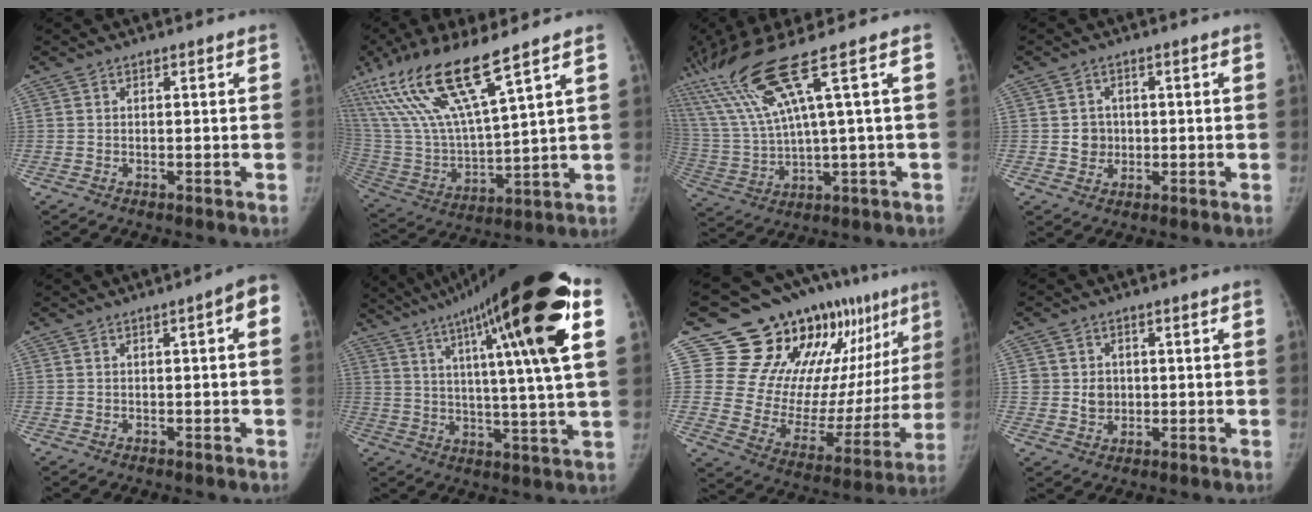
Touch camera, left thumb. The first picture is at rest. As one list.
[{"total": 21.6, "force": [13.0, 4.4, 16.6], "torque": [-0.339, -0.043, 0.258]}, {"total": 17.7, "force": [8.0, 1.0, 15.8], "torque": [-0.339, -0.009, 0.161]}, {"total": 3.6, "force": [0.0, 3.5, 1.0], "torque": [0.006, 0.004, 0.004]}, {"total": 3.8, "force": [0.4, 0.9, 3.7], "torque": [-0.046, 0.017, -0.001]}, {"total": 28.2, "force": [13.2, 3.3, 24.6], "torque": [-0.362, -0.006, 0.199]}, {"total": 25.4, "force": [16.0, 12.8, 15.1], "torque": [-0.158, -0.070, 0.244]}, {"total": 4.1, "force": [0.3, 3.9, 1.5], "torque": [-0.002, 0.001, 0.010]}]